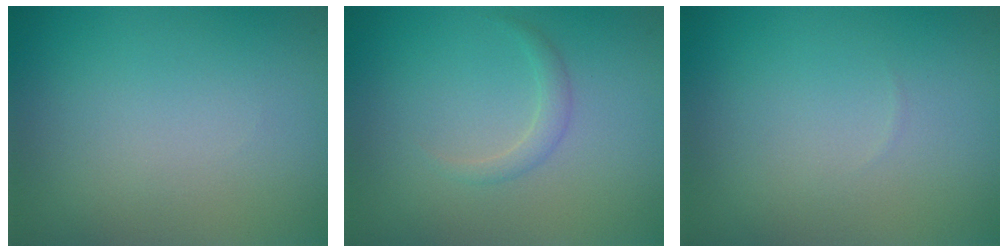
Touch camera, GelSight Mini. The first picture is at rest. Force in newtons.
{"total": 1.1, "press": 1.1, "slide": 0.1}
{"total": 0.0}